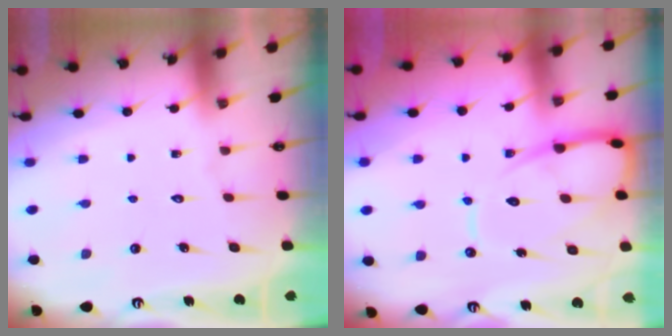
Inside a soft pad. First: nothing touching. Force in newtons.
{"total": 10.5, "press": 10.4, "slide": 1.2}